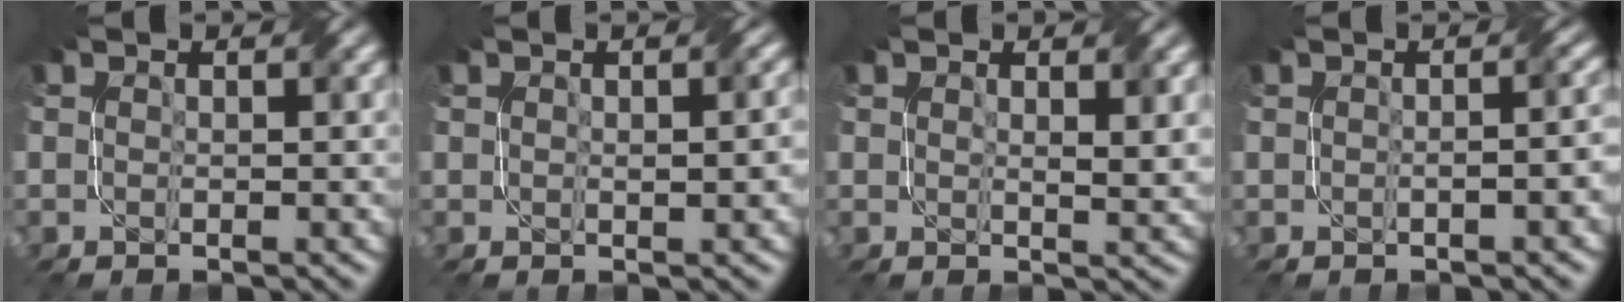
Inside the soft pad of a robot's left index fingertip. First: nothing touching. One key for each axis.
{"total": 1.6, "fx": 0.1, "fy": 0.6, "fz": 1.5, "tx": -0.020, "ty": 0.002, "tz": 0.007}
{"total": 1.9, "fx": 1.1, "fy": 0.5, "fz": 1.5, "tx": -0.022, "ty": -0.006, "tz": 0.024}
{"total": 2.3, "fx": -0.3, "fy": 1.0, "fz": 2.1, "tx": -0.015, "ty": 0.005, "tz": -0.001}